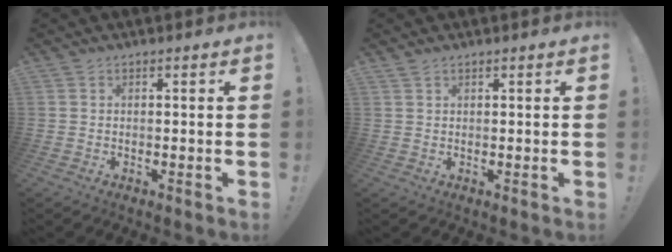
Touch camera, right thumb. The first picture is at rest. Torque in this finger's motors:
{"motor_torque": [-0.49, 0.06, -0.16, 0.18, 0.10]}